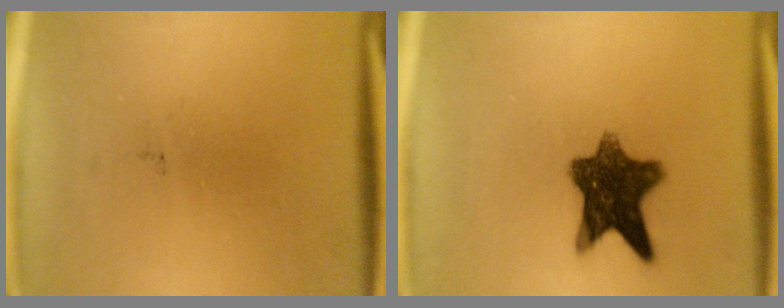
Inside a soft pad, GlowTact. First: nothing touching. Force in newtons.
{"total": 10.2}